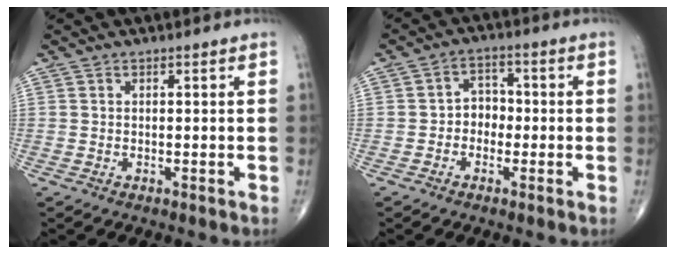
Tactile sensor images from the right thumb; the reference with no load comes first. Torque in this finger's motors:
{"motor_torque": [0.00, 0.16, -0.09, 0.06, 0.02]}